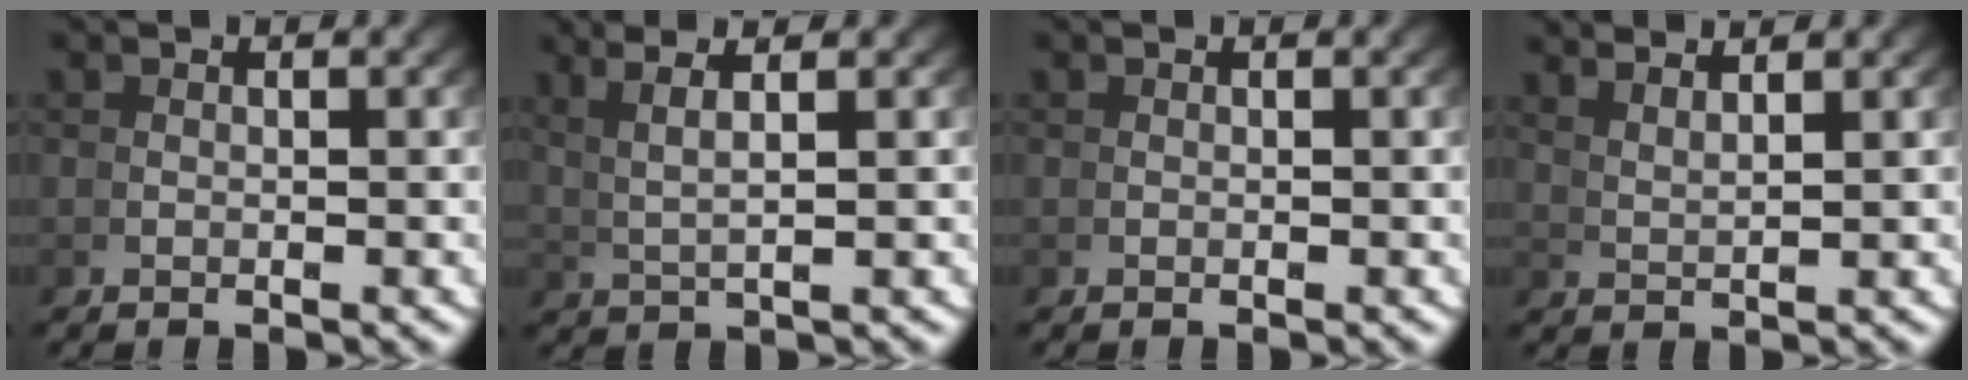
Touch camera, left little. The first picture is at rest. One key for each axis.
{"total": 4.9, "fx": 3.3, "fy": 0.6, "fz": 3.5, "tx": -0.045, "ty": 0.022, "tz": 0.054}
{"total": 0.0}
{"total": 3.6, "fx": 3.3, "fy": -0.5, "fz": 1.4, "tx": -0.012, "ty": 0.005, "tz": 0.065}